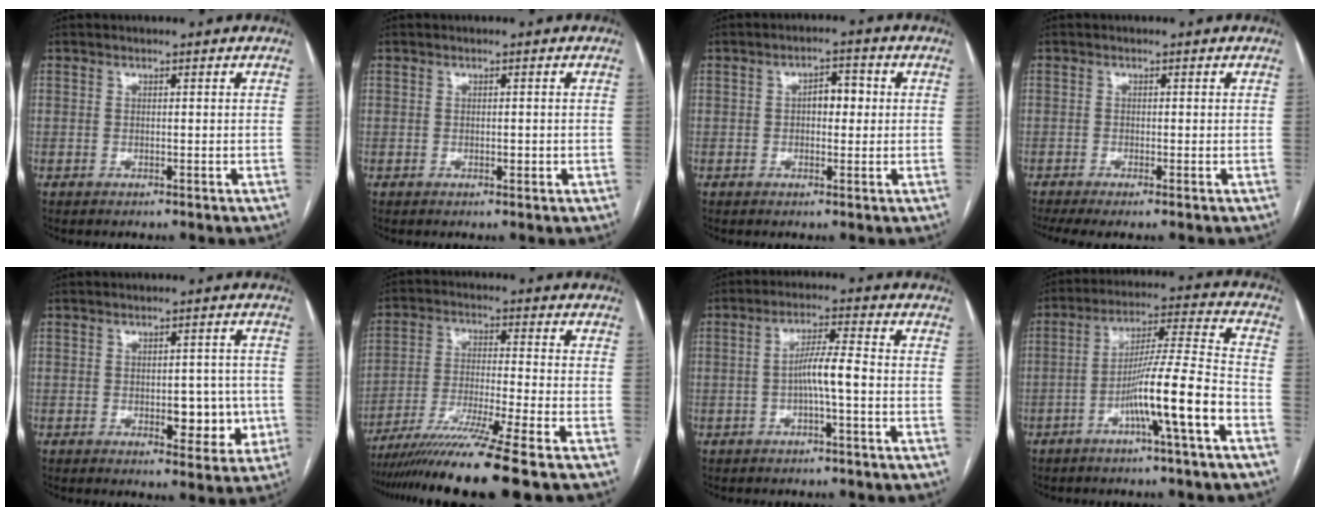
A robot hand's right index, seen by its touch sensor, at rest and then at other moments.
{"total": 1.0, "force": [-0.3, 0.4, 0.9], "torque": [-0.015, 0.000, -0.003]}
{"total": 3.7, "force": [0.3, 2.0, 3.2], "torque": [-0.044, 0.015, 0.004]}
{"total": 4.1, "force": [-2.9, 0.3, 2.9], "torque": [-0.052, -0.009, -0.051]}
{"total": 6.4, "force": [-1.4, 3.2, 5.4], "torque": [-0.056, 0.006, -0.011]}
{"total": 13.9, "force": [-11.0, -2.8, 8.0], "torque": [-0.135, -0.038, -0.185]}
{"total": 5.1, "force": [-1.2, 0.0, 5.0], "torque": [-0.089, 0.012, -0.020]}
{"total": 12.1, "force": [-5.3, -1.0, 10.8], "torque": [-0.192, 0.010, -0.091]}